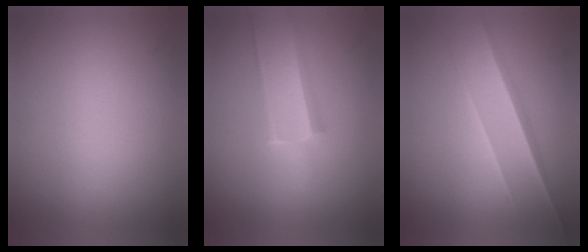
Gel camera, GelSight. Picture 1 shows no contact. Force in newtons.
{"total": 2.0}
{"total": 1.5}